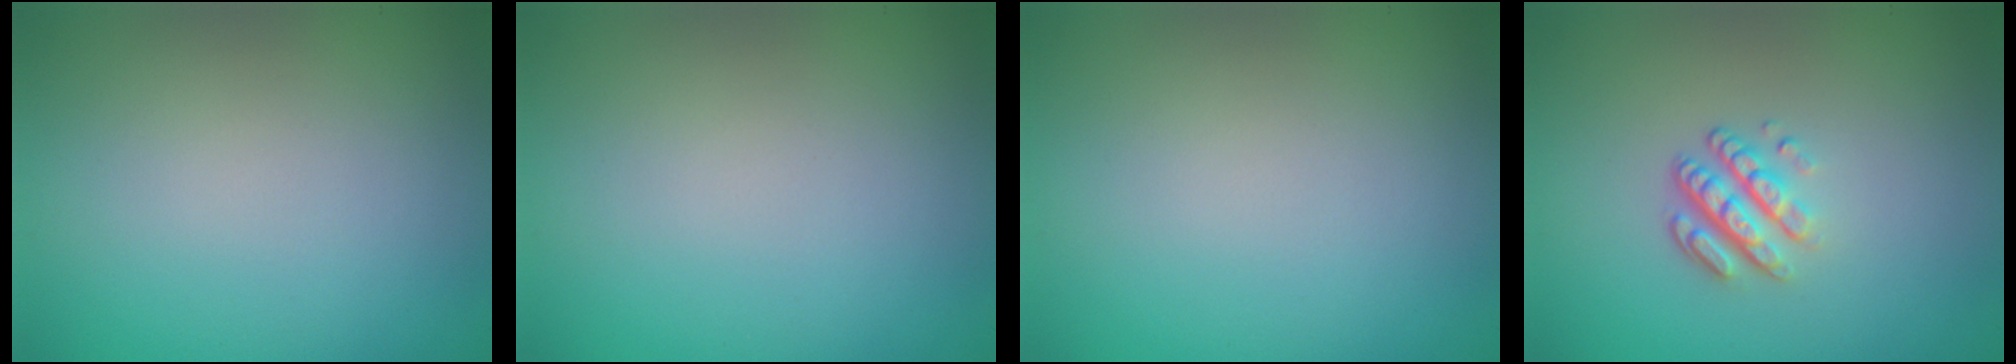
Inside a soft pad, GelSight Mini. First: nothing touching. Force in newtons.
{"total": 0.0}
{"total": 0.0}
{"total": 3.3, "press": 2.4, "slide": 2.3}